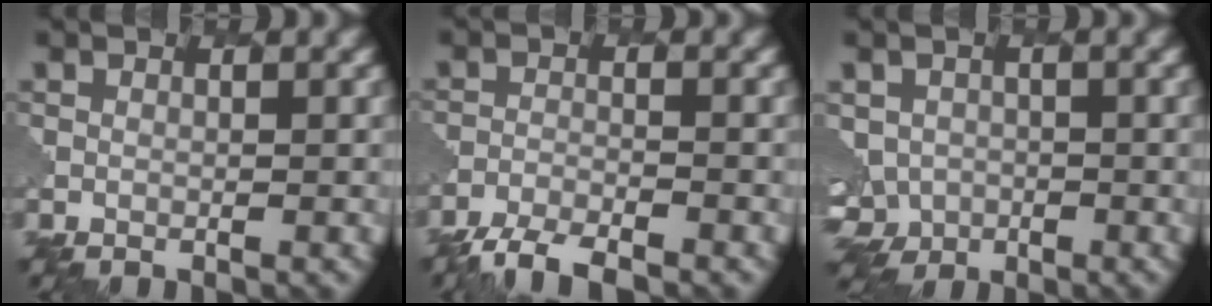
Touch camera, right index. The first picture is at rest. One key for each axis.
{"total": 3.8, "fx": -3.6, "fy": 0.7, "fz": 1.2, "tx": -0.027, "ty": -0.010, "tz": -0.071}
{"total": 4.0, "fx": -1.3, "fy": 3.4, "fz": 1.5, "tx": -0.030, "ty": -0.011, "tz": -0.022}